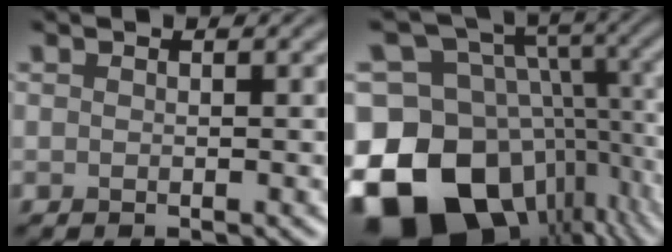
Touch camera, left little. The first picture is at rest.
{"total": 18.2, "force": [-7.2, 13.3, 10.2], "torque": [-0.209, 0.005, -0.103]}